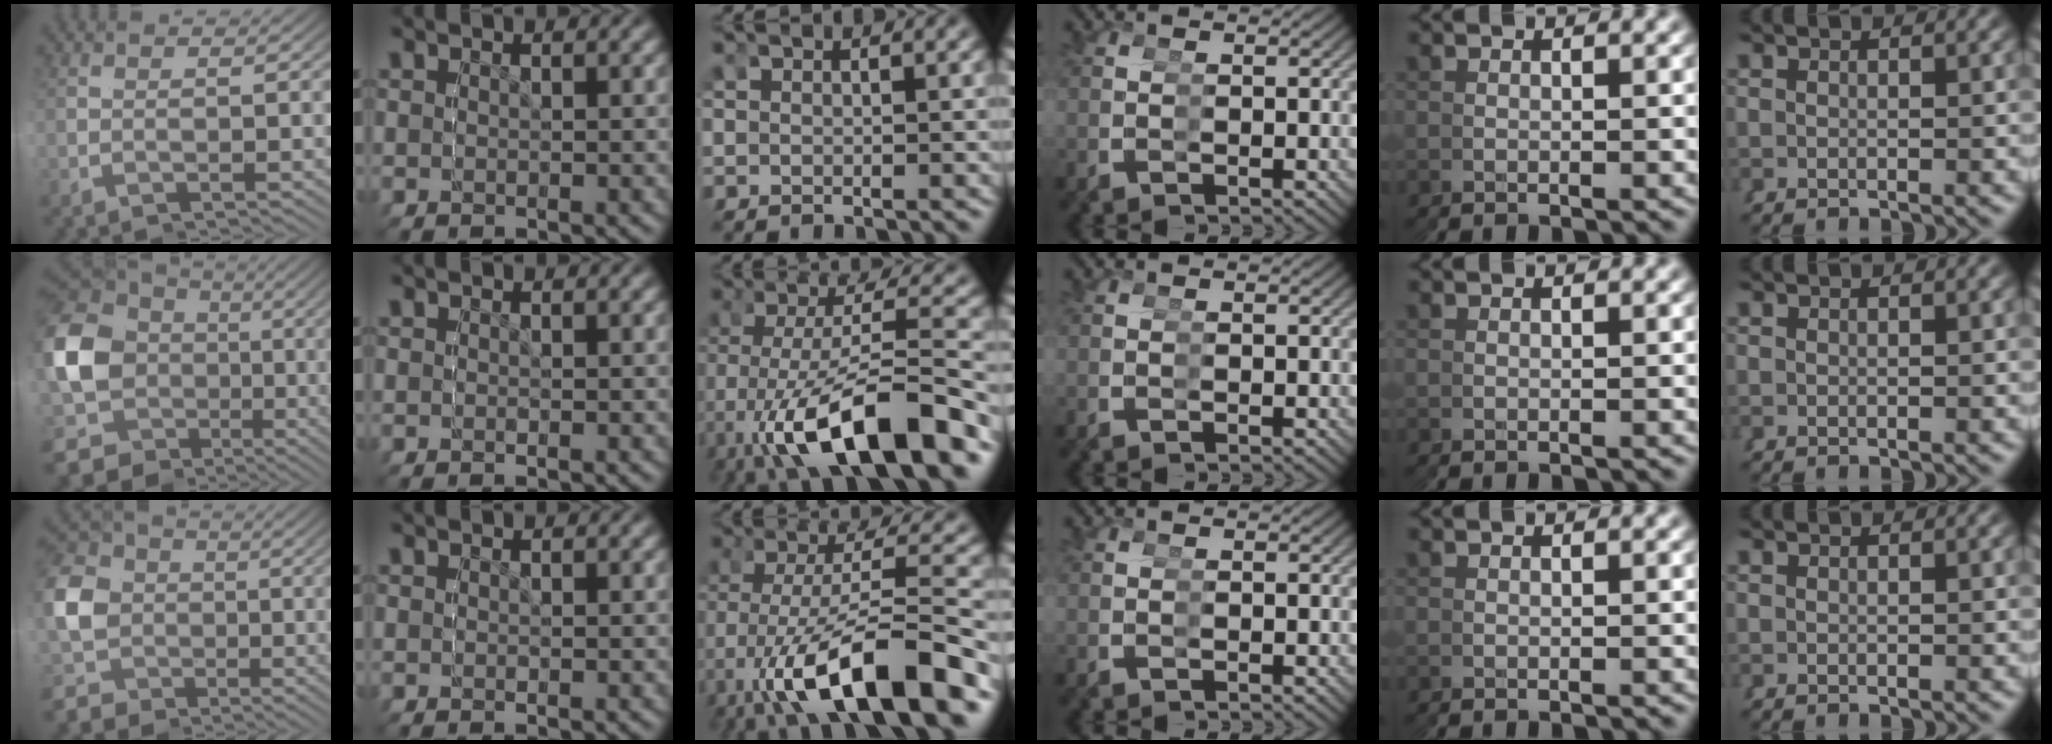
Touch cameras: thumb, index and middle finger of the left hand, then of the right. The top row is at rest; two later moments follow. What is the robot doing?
{"motion": "grasp_and_lifting", "object": "glue stick"}